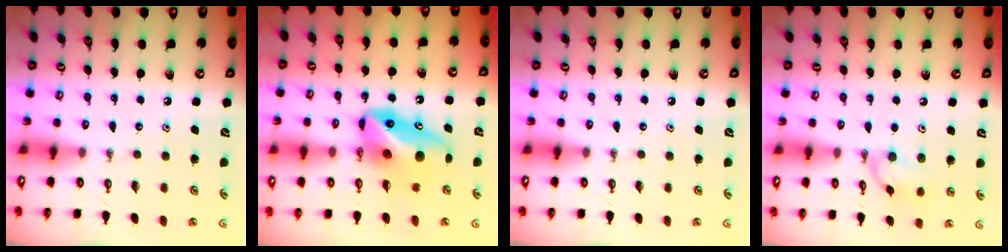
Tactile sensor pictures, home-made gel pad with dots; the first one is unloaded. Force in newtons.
{"total": 10.5, "press": 10.4, "slide": 1.6}
{"total": 0.0}
{"total": 9.8, "press": 9.4, "slide": 2.9}